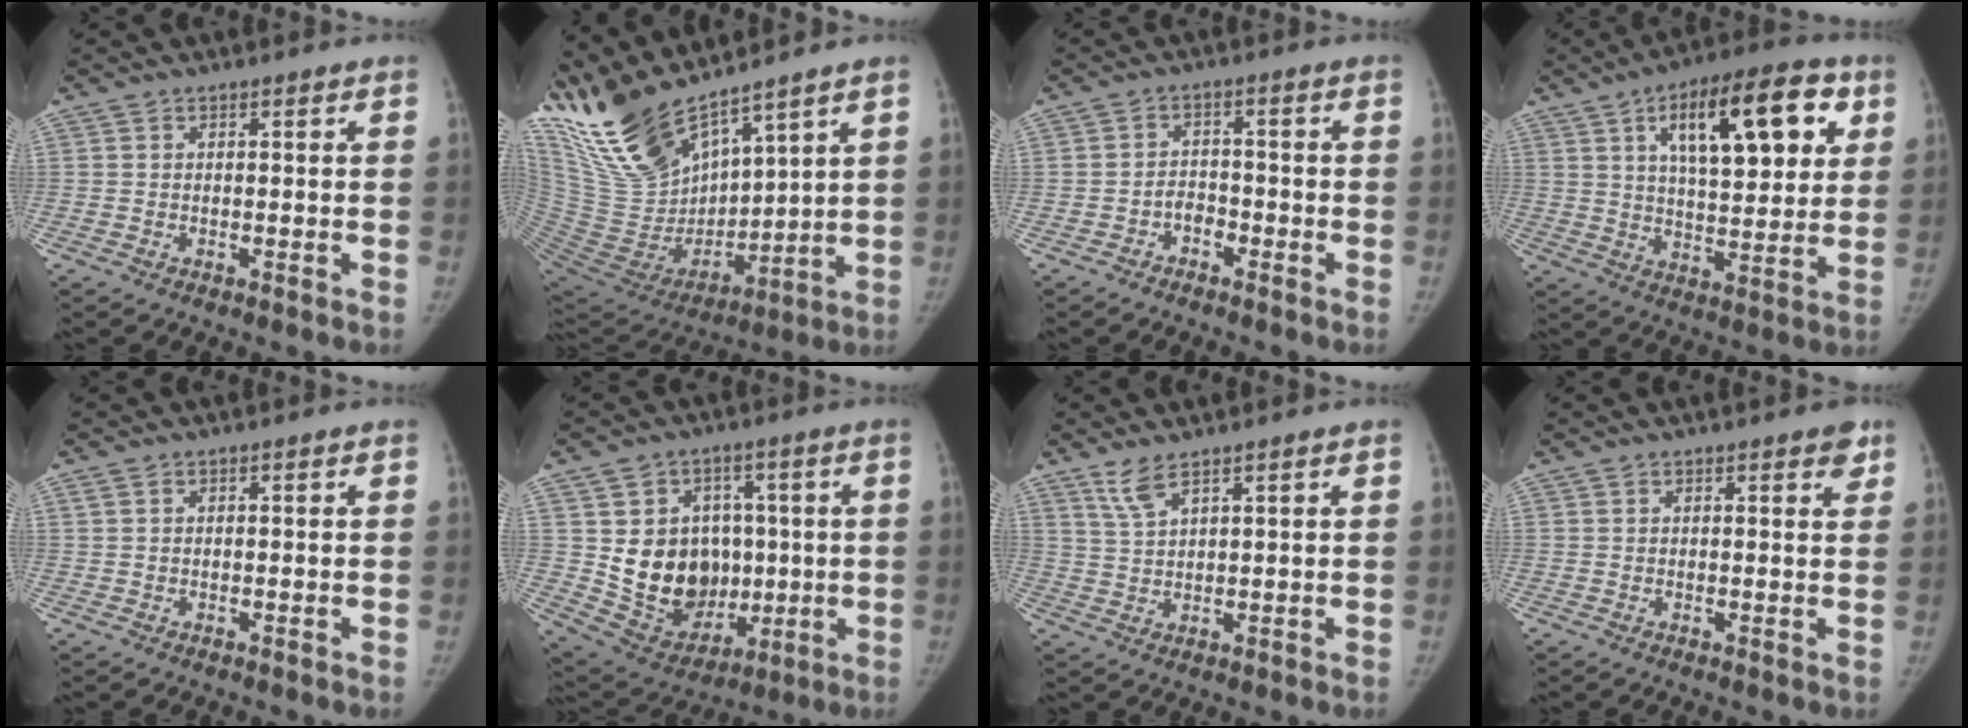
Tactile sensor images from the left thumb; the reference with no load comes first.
{"total": 18.4, "force": [15.8, 3.8, 8.8], "torque": [-0.152, -0.083, 0.330]}
{"total": 2.7, "force": [-1.8, 1.8, 1.0], "torque": [-0.005, 0.020, -0.033]}
{"total": 19.9, "force": [7.7, 8.0, 16.6], "torque": [-0.208, -0.012, 0.116]}
{"total": 0.7, "force": [0.3, 0.4, 0.5], "torque": [-0.010, 0.010, 0.007]}
{"total": 15.7, "force": [0.6, 13.1, 8.6], "torque": [-0.089, -0.001, 0.039]}
{"total": 3.8, "force": [2.9, 0.7, 2.4], "torque": [-0.053, -0.009, 0.066]}
{"total": 2.7, "force": [1.7, 1.0, 1.9], "torque": [-0.010, -0.006, 0.016]}